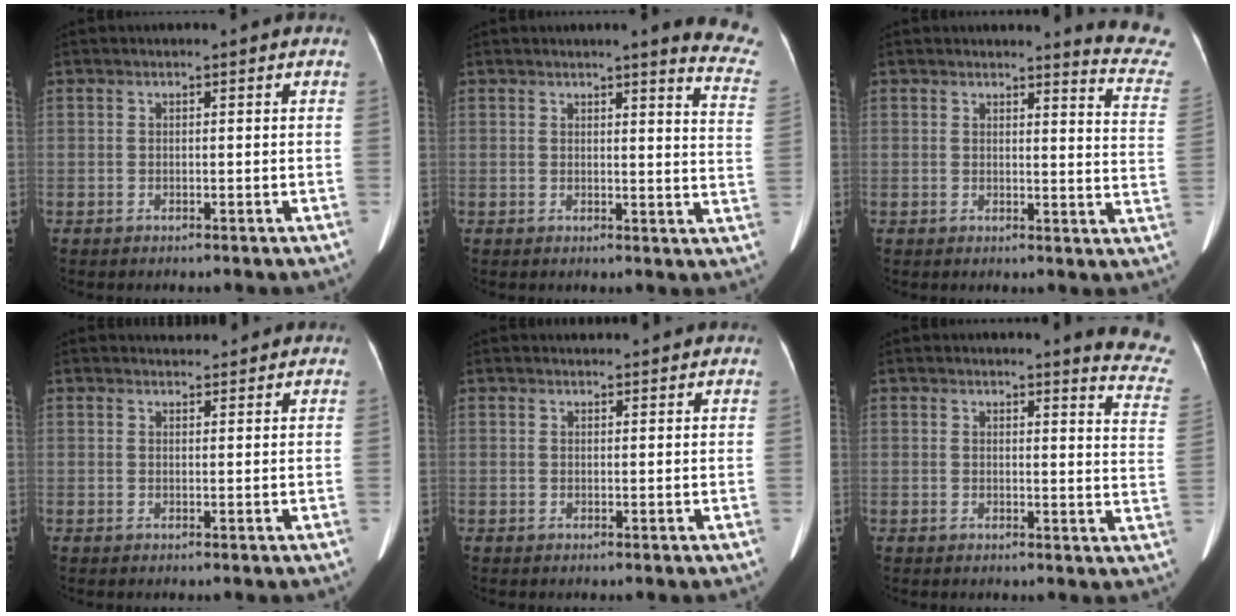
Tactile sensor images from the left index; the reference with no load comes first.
{"total": 10.0, "force": [9.1, -0.2, 4.1], "torque": [-0.025, -0.069, 0.068]}
{"total": 9.3, "force": [9.2, -0.7, 0.7], "torque": [-0.001, -0.106, 0.072]}
{"total": 3.2, "force": [3.1, 0.6, 0.3], "torque": [-0.008, 0.016, 0.040]}
{"total": 4.0, "force": [4.0, 0.5, 0.7], "torque": [-0.012, 0.022, 0.047]}
{"total": 9.3, "force": [9.1, -0.3, 1.9], "torque": [-0.004, -0.091, 0.068]}